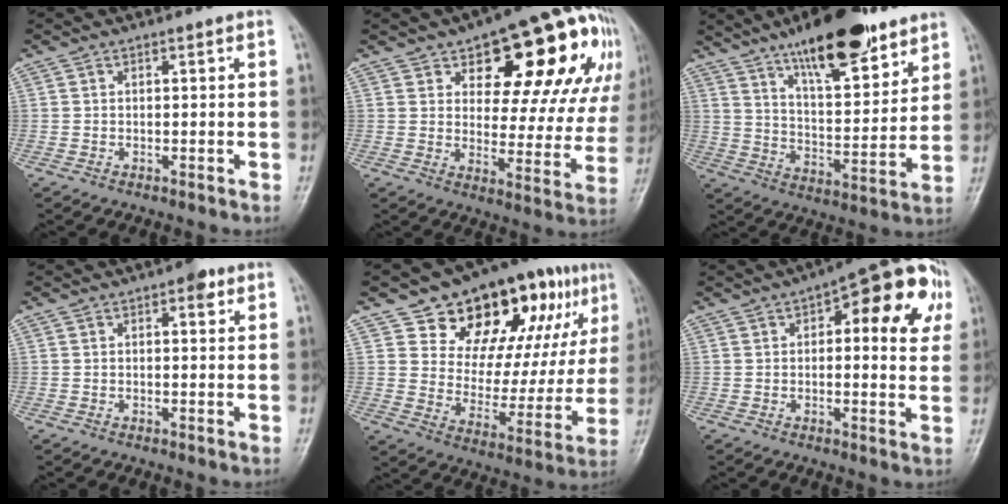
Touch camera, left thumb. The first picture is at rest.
{"total": 23.7, "force": [10.1, 10.6, 18.6], "torque": [-0.196, -0.007, 0.137]}
{"total": 18.6, "force": [12.8, 6.0, 12.1], "torque": [-0.155, -0.069, 0.209]}
{"total": 2.6, "force": [1.3, 1.3, 1.9], "torque": [-0.017, 0.000, 0.013]}
{"total": 23.4, "force": [12.4, 11.9, 15.8], "torque": [-0.172, -0.028, 0.194]}
{"total": 16.3, "force": [5.3, 6.7, 13.8], "torque": [-0.131, 0.015, 0.053]}